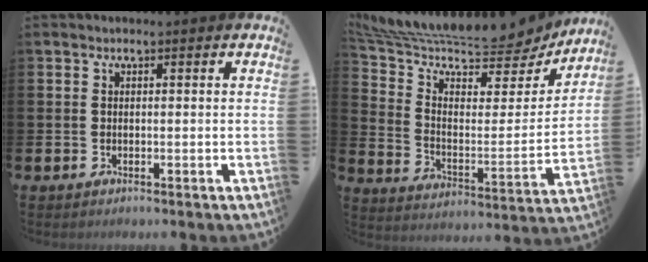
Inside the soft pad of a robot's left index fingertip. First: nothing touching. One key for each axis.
{"total": 9.4, "fx": 8.4, "fy": 2.2, "fz": 3.5, "tx": -0.107, "ty": -0.067, "tz": 0.137}